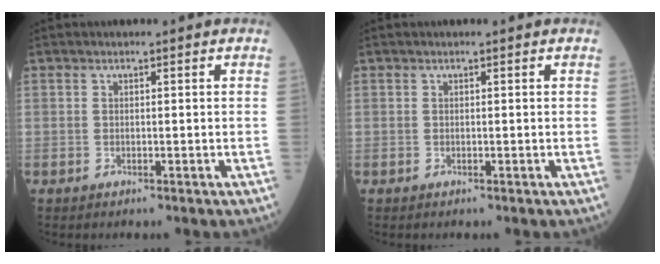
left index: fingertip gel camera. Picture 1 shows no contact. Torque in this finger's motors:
{"motor_torque": [-0.10, 0.10, 0.00, 0.00]}